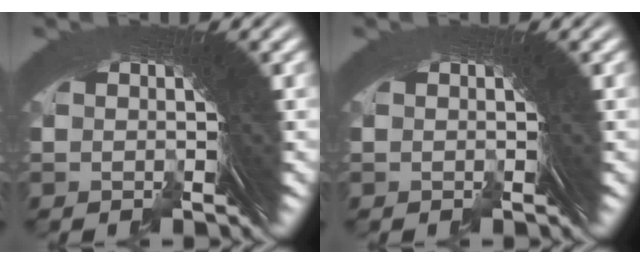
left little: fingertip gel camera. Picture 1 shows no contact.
{"total": 0.0}